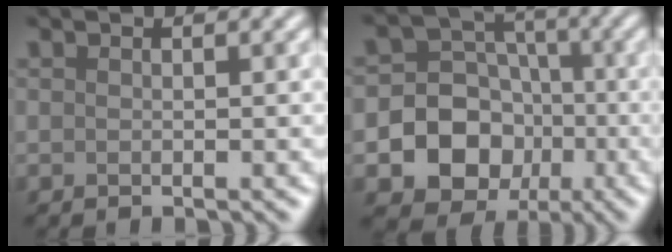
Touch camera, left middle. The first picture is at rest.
{"total": 11.5, "force": [-3.5, 10.4, 3.5], "torque": [-0.060, -0.015, -0.083]}